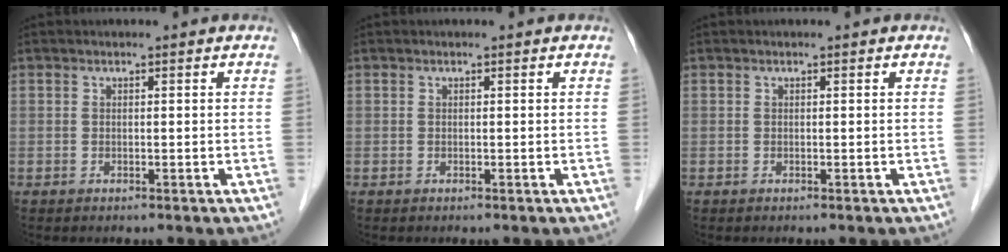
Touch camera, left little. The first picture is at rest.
{"total": 0.0}
{"total": 0.0}